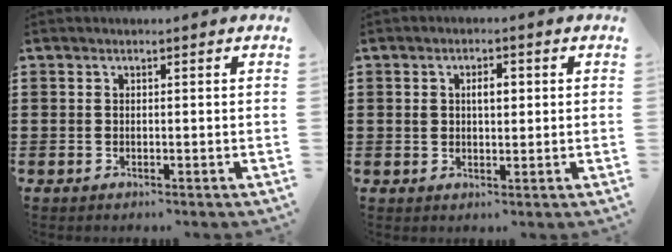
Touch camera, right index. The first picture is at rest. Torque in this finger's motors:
{"motor_torque": [0.10, -0.08, 0.23, 0.02]}